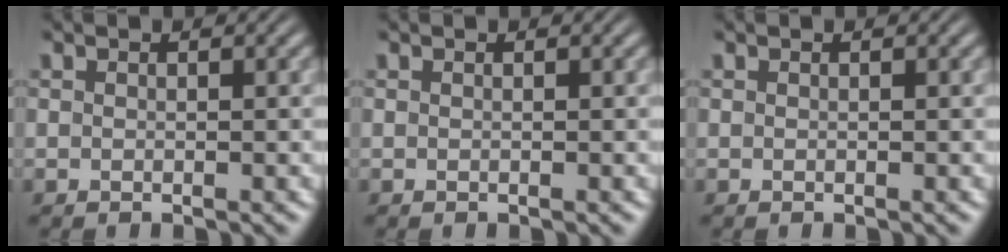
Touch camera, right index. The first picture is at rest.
{"total": 0.0}
{"total": 0.0}